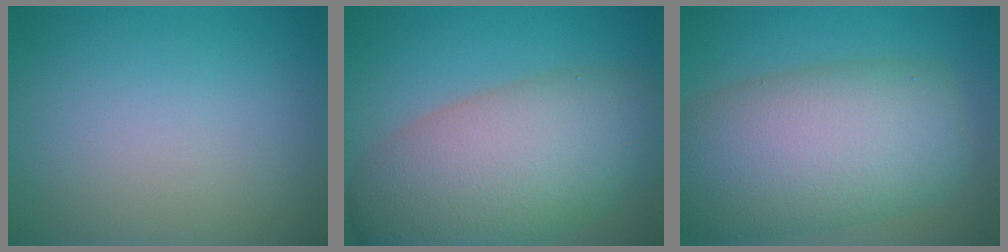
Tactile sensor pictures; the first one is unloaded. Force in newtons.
{"total": 10.9, "press": 10.9, "slide": 0.5}
{"total": 11.9, "press": 11.9, "slide": 0.3}